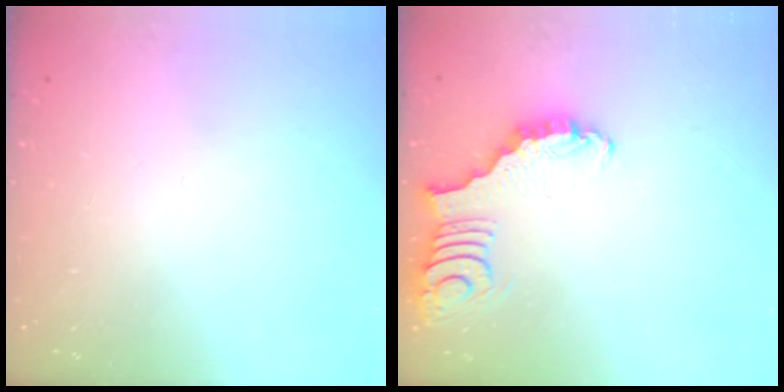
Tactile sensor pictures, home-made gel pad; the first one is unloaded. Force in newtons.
{"total": 3.2, "press": 3.1, "slide": 0.6}